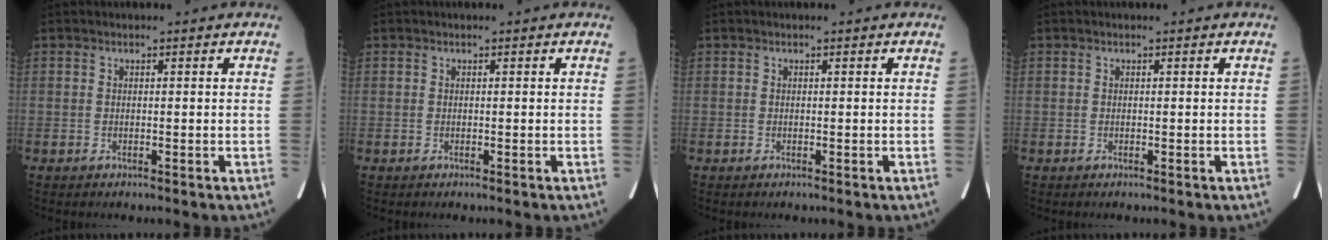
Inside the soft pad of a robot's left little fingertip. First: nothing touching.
{"total": 0.0}
{"total": 0.0}
{"total": 0.0}